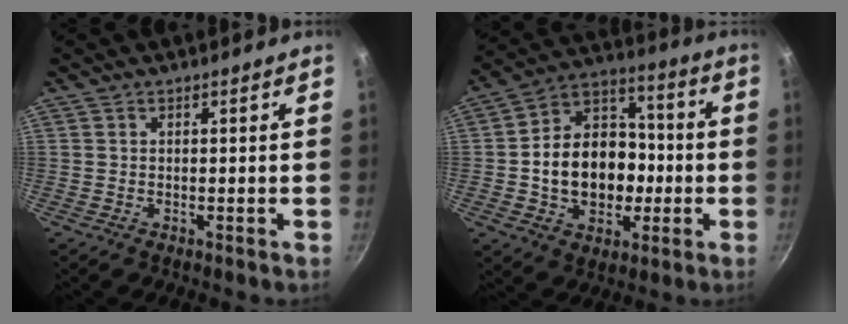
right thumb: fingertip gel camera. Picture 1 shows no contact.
{"total": 17.9, "force": [-2.1, 13.9, 11.1], "torque": [-0.147, 0.043, -0.036]}